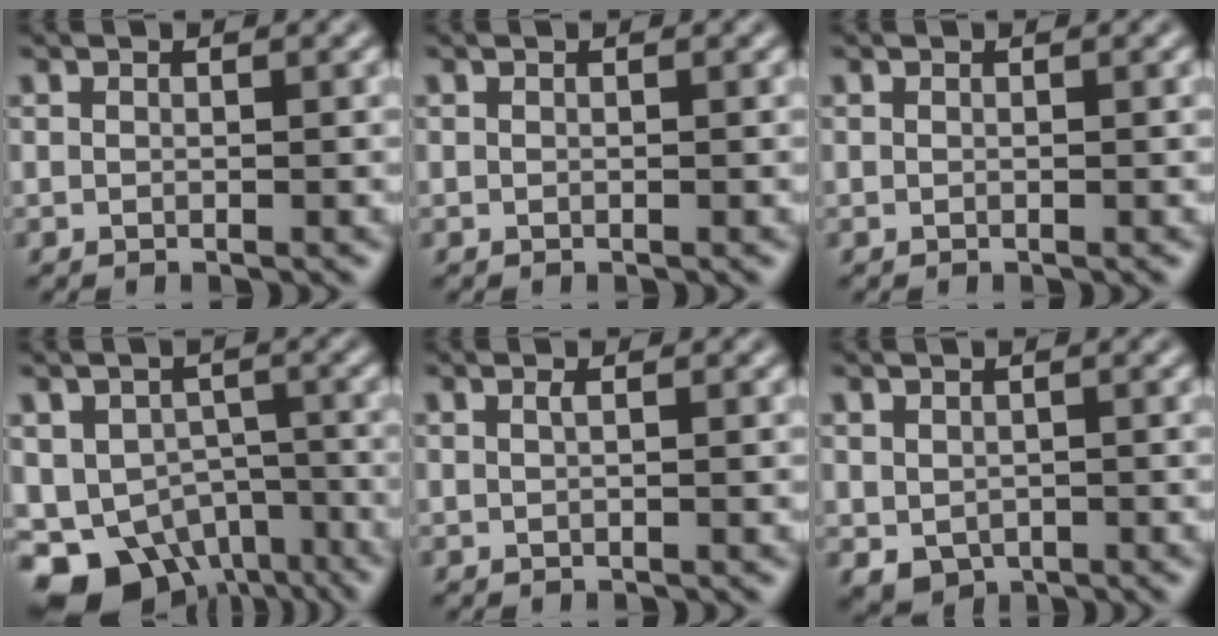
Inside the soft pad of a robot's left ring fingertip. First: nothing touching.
{"total": 0.0}
{"total": 0.0}
{"total": 10.5, "force": [-6.4, 6.9, 4.7], "torque": [-0.074, -0.019, -0.094]}
{"total": 0.6, "force": [0.2, 0.1, 0.5], "torque": [-0.009, 0.004, 0.002]}
{"total": 2.0, "force": [-0.5, 1.6, 1.1], "torque": [-0.021, -0.012, -0.002]}